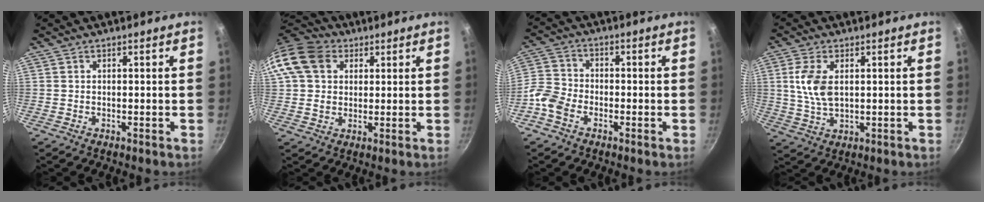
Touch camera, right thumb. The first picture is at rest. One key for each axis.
{"total": 12.7, "fx": 3.9, "fy": 10.1, "fz": 6.7, "tx": -0.116, "ty": 0.015, "tz": 0.059}
{"total": 5.7, "fx": -3.2, "fy": 3.9, "fz": 2.7, "tx": -0.050, "ty": 0.032, "tz": -0.077}
{"total": 7.8, "fx": 1.5, "fy": 4.3, "fz": 6.3, "tx": -0.128, "ty": -0.005, "tz": 0.032}